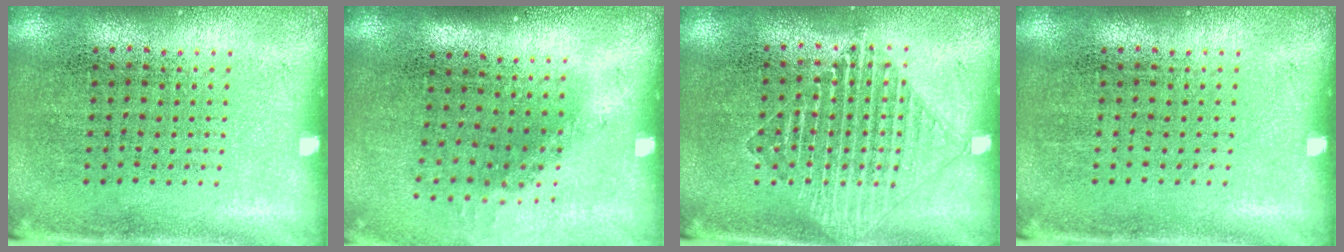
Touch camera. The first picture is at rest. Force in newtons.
{"total": 1.2, "press": 0.9, "slide": 0.9}
{"total": 1.5, "press": 1.4, "slide": 0.6}
{"total": 0.0}